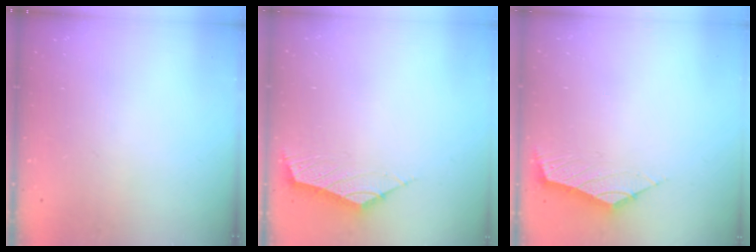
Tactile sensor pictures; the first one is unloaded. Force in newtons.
{"total": 2.6, "press": 2.5, "slide": 0.6}
{"total": 2.6, "press": 2.6, "slide": 0.7}